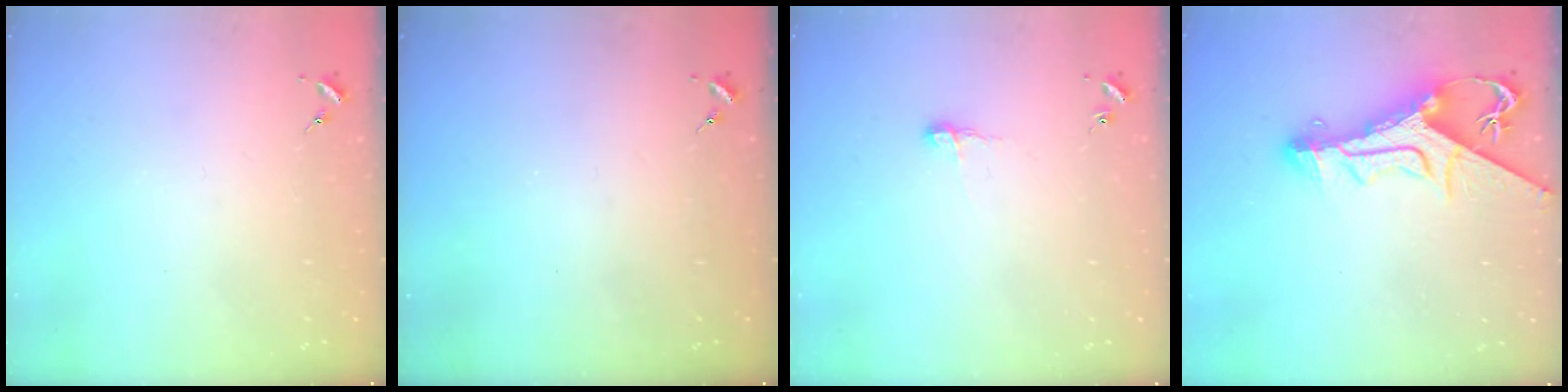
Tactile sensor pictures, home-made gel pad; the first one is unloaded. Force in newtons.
{"total": 0.0}
{"total": 5.7, "press": 5.6, "slide": 0.6}
{"total": 14.2, "press": 14.2, "slide": 1.5}